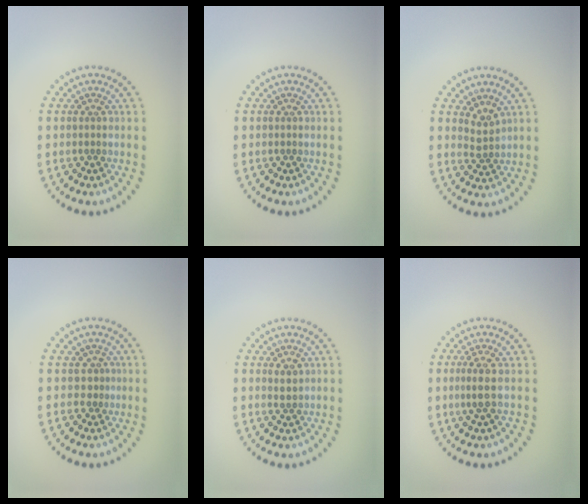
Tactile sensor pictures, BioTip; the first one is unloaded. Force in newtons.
{"total": 0.0}
{"total": 1.7, "press": 1.1, "slide": 1.3}
{"total": 0.9, "press": 0.3, "slide": 0.8}
{"total": 1.1, "press": 1.0, "slide": 0.6}
{"total": 1.9, "press": 1.3, "slide": 1.3}